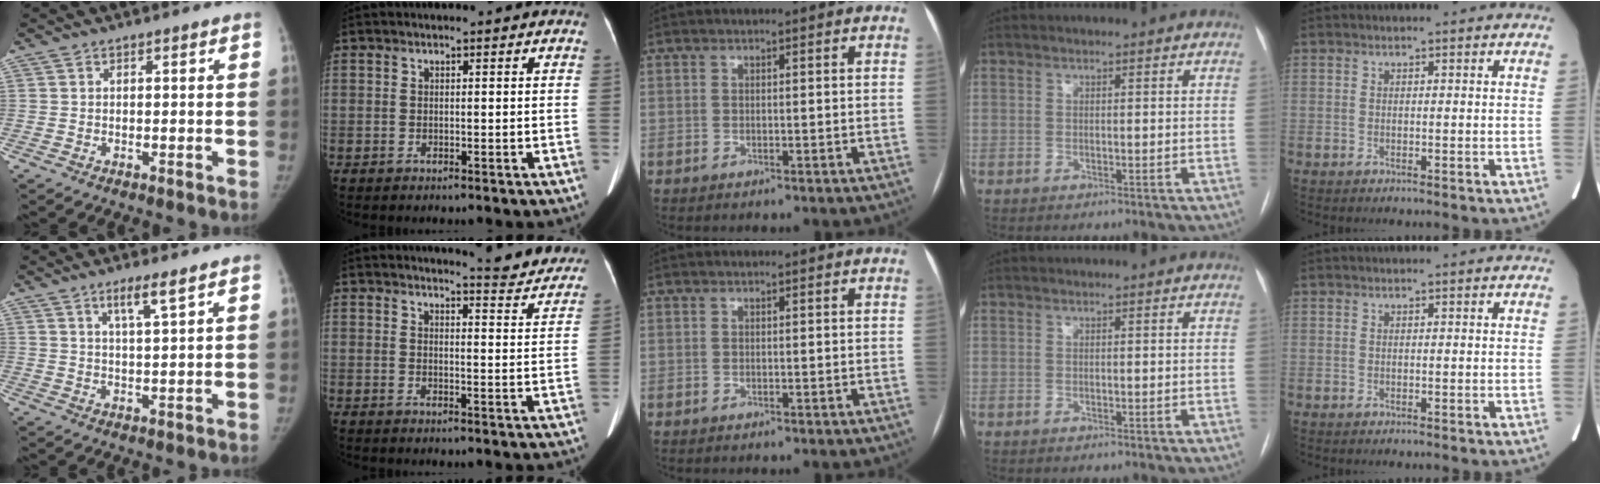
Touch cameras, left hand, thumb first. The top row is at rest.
{"thumb": {"total": 4.7, "force": [2.9, 0.2, 3.6], "torque": [-0.067, -0.021, 0.056]}, "index": {"total": 8.9, "force": [8.7, 0.7, 1.7], "torque": [-0.012, -0.028, 0.089]}}